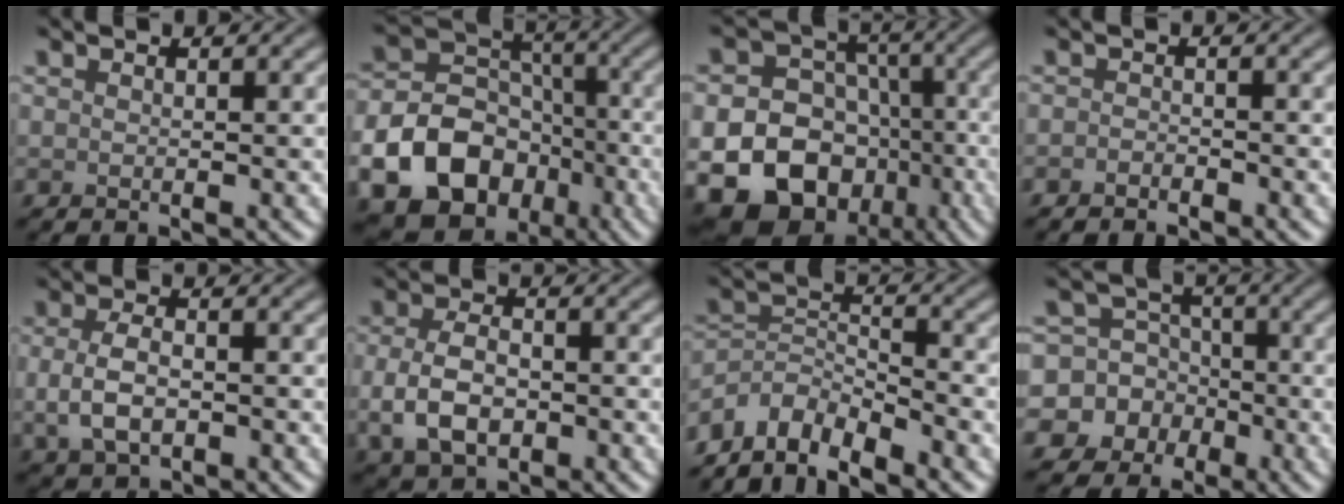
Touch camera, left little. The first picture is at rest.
{"total": 17.6, "force": [-8.0, 13.9, 7.2], "torque": [-0.139, -0.042, -0.152]}
{"total": 20.8, "force": [-7.9, 17.6, 7.7], "torque": [-0.150, -0.059, -0.147]}
{"total": 0.9, "force": [-0.9, 0.3, 0.2], "torque": [-0.001, 0.002, -0.019]}
{"total": 4.0, "force": [-0.6, 2.4, 3.1], "torque": [-0.069, -0.005, -0.011]}
{"total": 5.0, "force": [-1.0, 3.1, 3.7], "torque": [-0.079, -0.005, -0.022]}
{"total": 5.0, "force": [-4.4, 1.7, 1.8], "torque": [-0.026, 0.000, -0.090]}
{"total": 12.3, "force": [-3.8, 11.4, 2.4], "torque": [-0.085, -0.001, -0.082]}